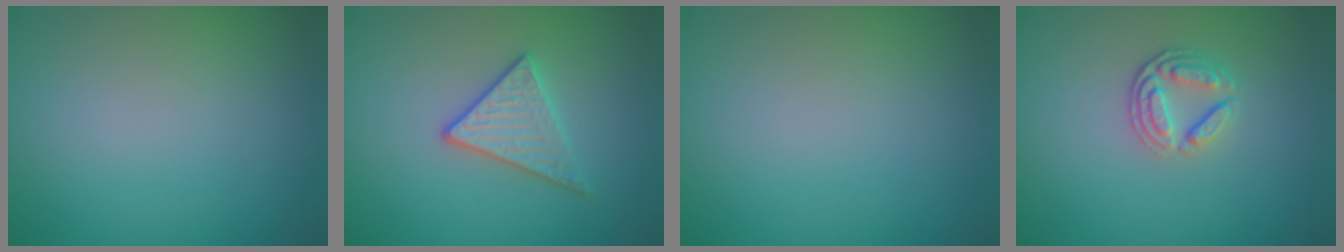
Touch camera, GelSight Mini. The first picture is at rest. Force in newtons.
{"total": 2.8, "press": 2.6, "slide": 1.0}
{"total": 0.0}
{"total": 2.9, "press": 2.5, "slide": 1.5}